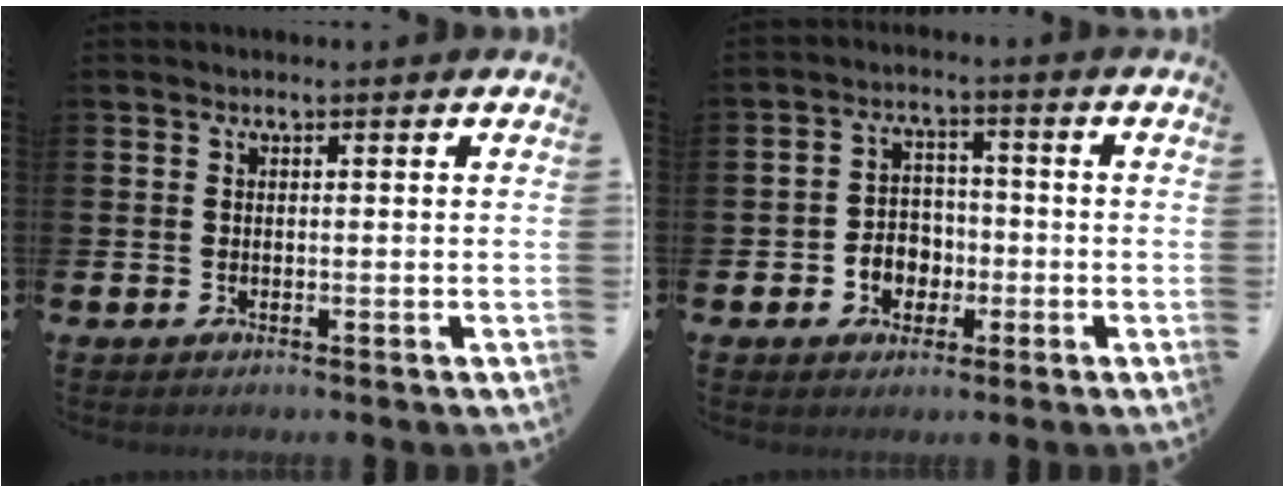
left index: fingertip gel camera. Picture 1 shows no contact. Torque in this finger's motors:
{"motor_torque": [0.80, 0.65, 0.14, 0.06]}